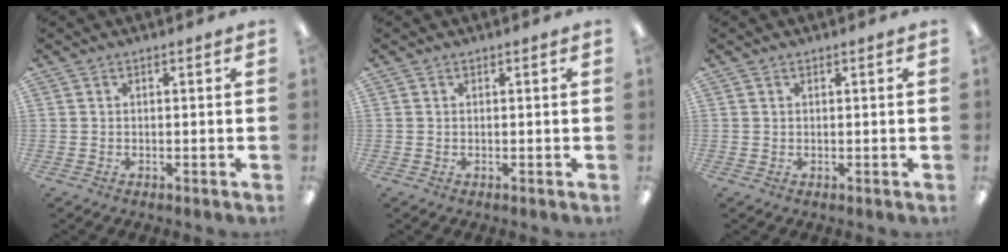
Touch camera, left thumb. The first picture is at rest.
{"total": 0.0}
{"total": 0.5, "force": [0.4, 0.3, 0.1], "torque": [-0.002, 0.002, 0.008]}